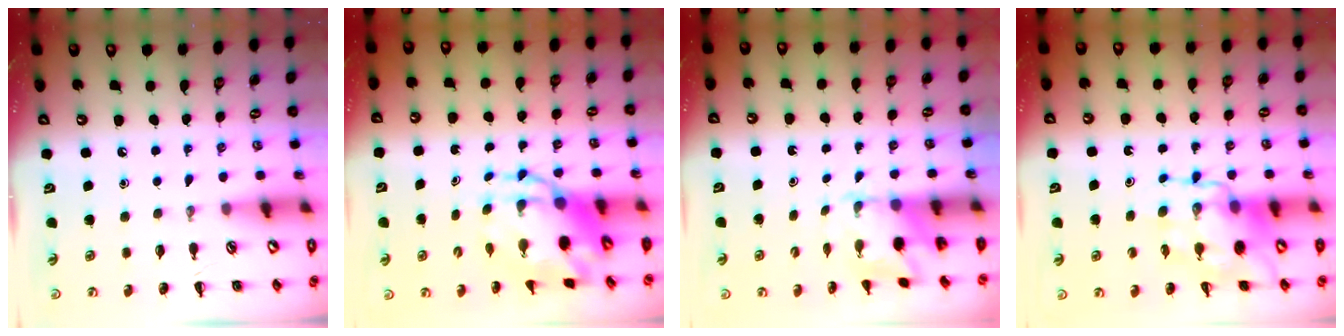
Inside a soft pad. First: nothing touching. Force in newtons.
{"total": 7.8, "press": 7.5, "slide": 2.0}
{"total": 2.2, "press": 2.1, "slide": 0.6}
{"total": 11.0, "press": 10.7, "slide": 2.7}